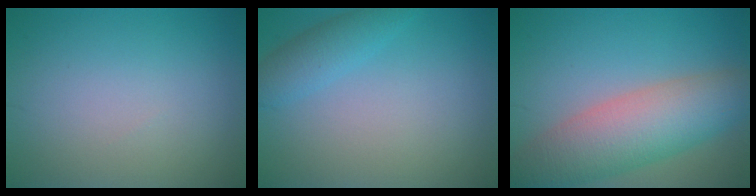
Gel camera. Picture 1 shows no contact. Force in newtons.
{"total": 2.6, "press": 2.6, "slide": 0.2}
{"total": 8.2, "press": 8.2, "slide": 0.5}